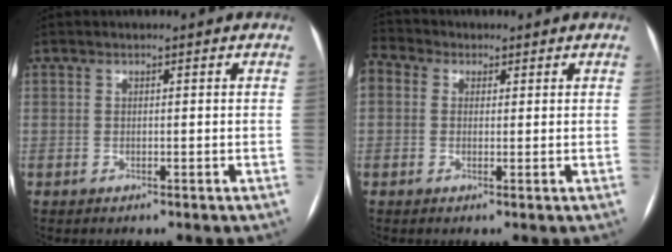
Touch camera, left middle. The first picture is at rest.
{"total": 6.9, "force": [3.0, 5.4, 3.1], "torque": [-0.094, 0.039, 0.057]}